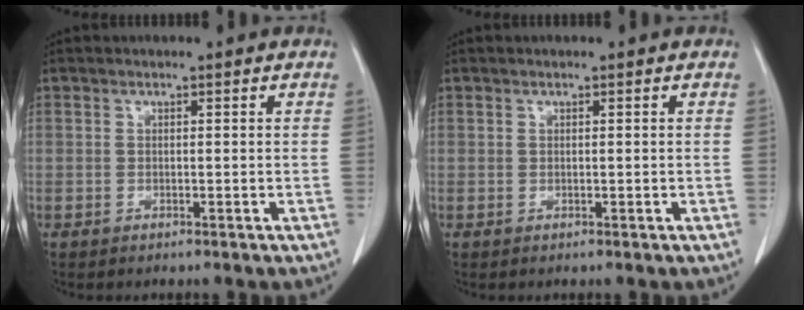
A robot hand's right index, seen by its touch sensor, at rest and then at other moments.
{"total": 0.0}